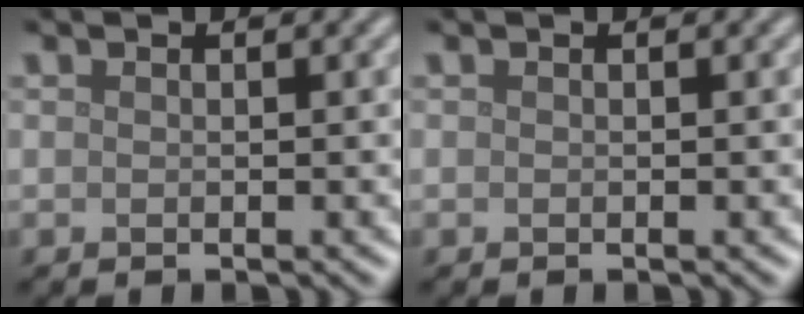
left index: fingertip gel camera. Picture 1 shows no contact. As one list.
[{"total": 0.0}]